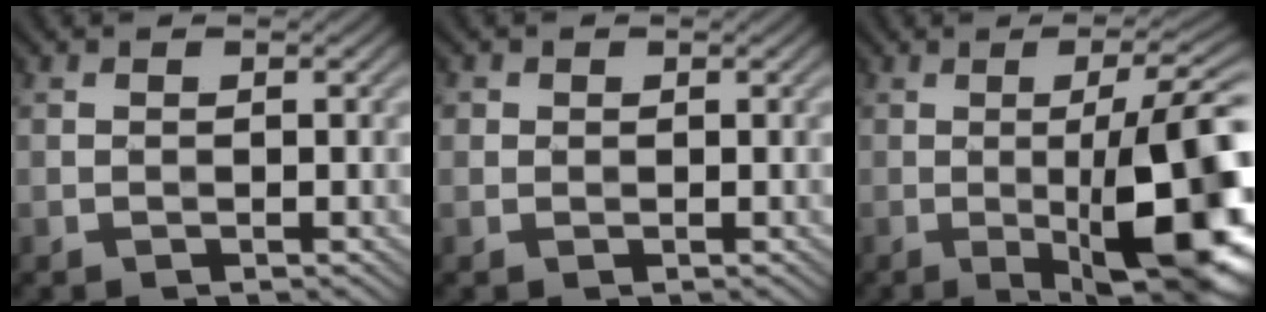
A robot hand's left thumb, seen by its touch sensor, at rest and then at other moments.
{"total": 0.9, "force": [0.3, 0.9, 0.2], "torque": [-0.003, -0.001, 0.004]}
{"total": 15.4, "force": [-2.3, 3.7, 14.8], "torque": [-0.175, 0.008, -0.033]}